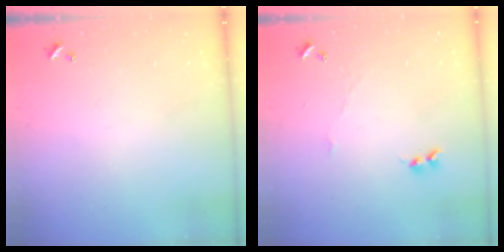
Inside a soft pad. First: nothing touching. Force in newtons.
{"total": 3.6, "press": 3.6, "slide": 0.5}